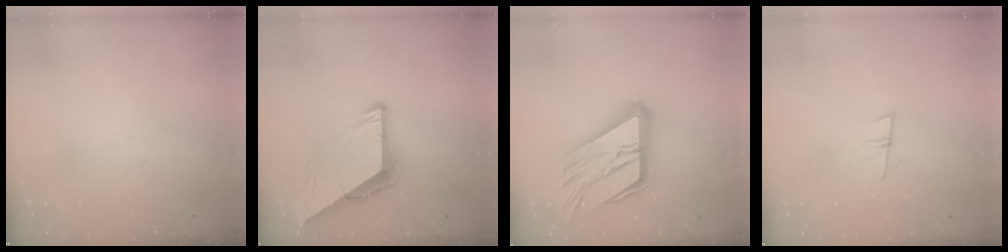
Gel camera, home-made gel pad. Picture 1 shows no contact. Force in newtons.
{"total": 10.0, "press": 9.9, "slide": 1.0}
{"total": 23.5, "press": 23.3, "slide": 2.3}
{"total": 6.3, "press": 5.6, "slide": 2.9}